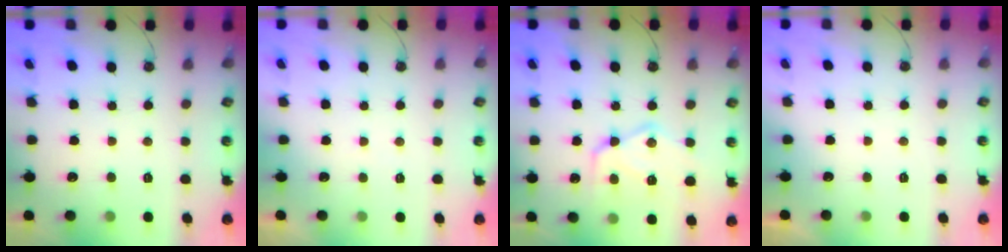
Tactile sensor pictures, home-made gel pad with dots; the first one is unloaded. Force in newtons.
{"total": 3.3, "press": 3.2, "slide": 0.5}
{"total": 15.3, "press": 15.3, "slide": 1.4}
{"total": 0.0}